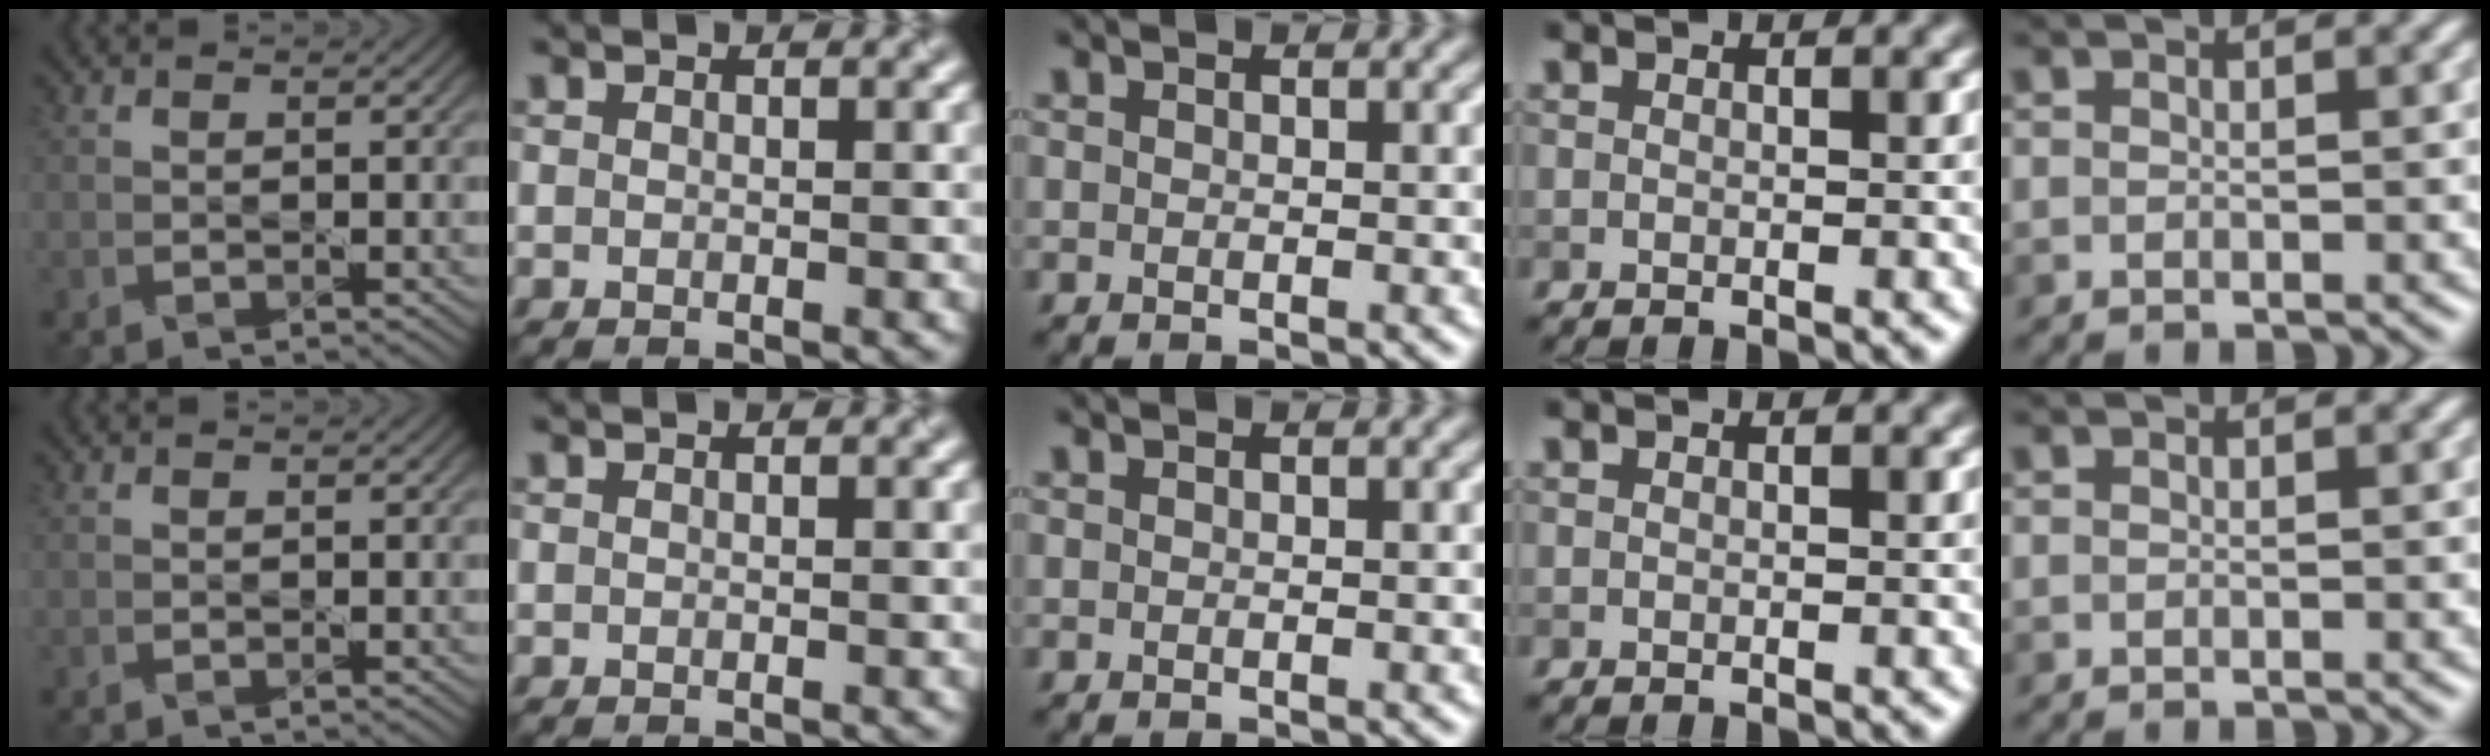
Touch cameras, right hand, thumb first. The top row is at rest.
{}